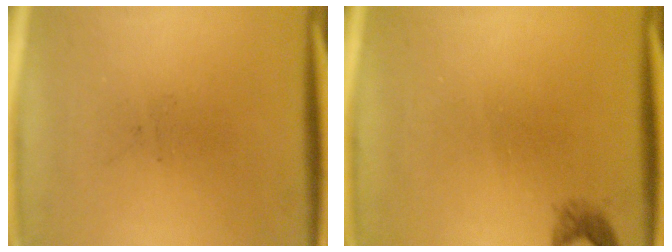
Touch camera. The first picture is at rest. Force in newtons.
{"total": 1.2}